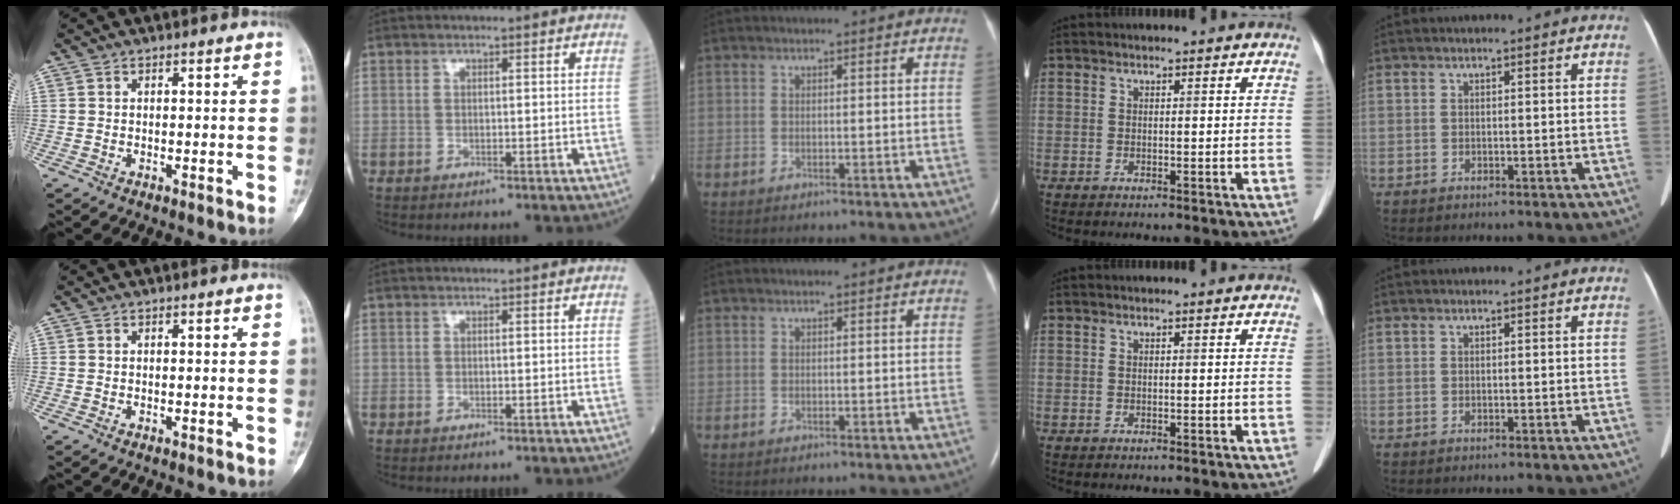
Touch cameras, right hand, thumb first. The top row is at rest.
{}